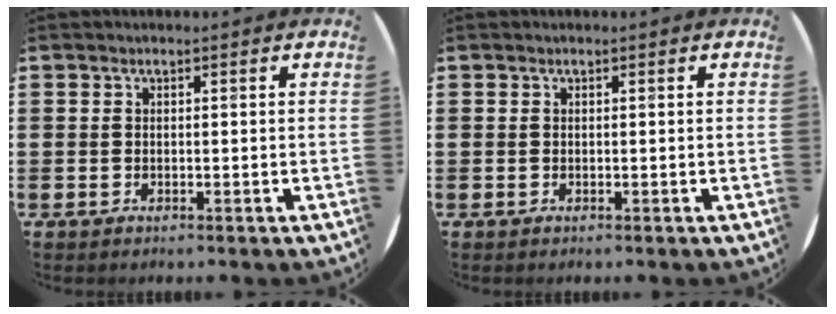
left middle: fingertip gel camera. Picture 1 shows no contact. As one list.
[{"total": 0.0}]